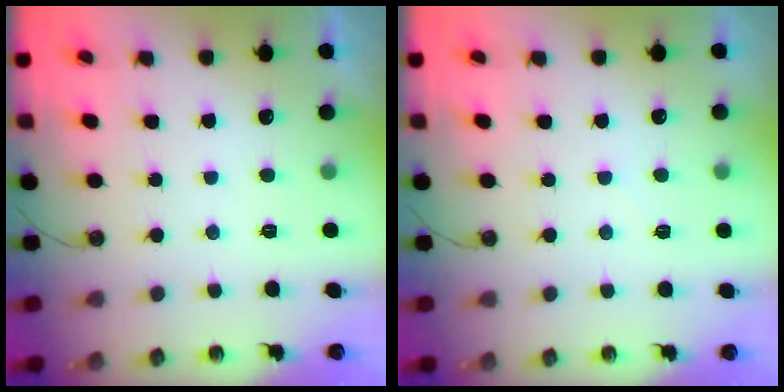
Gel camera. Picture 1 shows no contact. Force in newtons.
{"total": 3.0, "press": 3.0, "slide": 0.4}